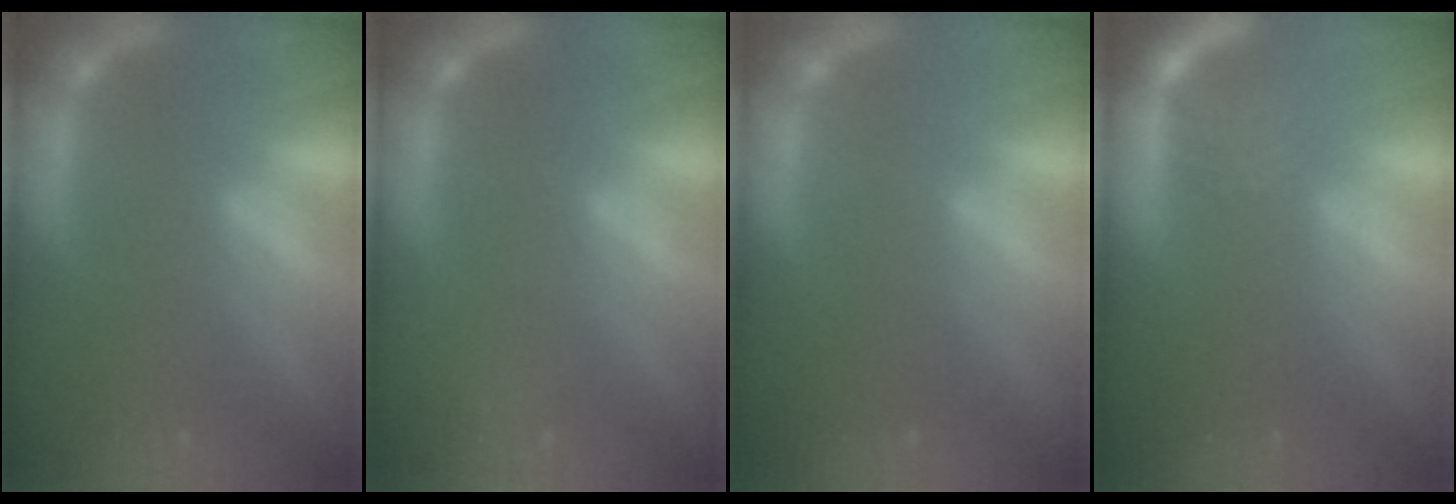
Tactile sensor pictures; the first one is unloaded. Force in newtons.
{"total": 0.9}
{"total": 0.0}
{"total": 4.5}